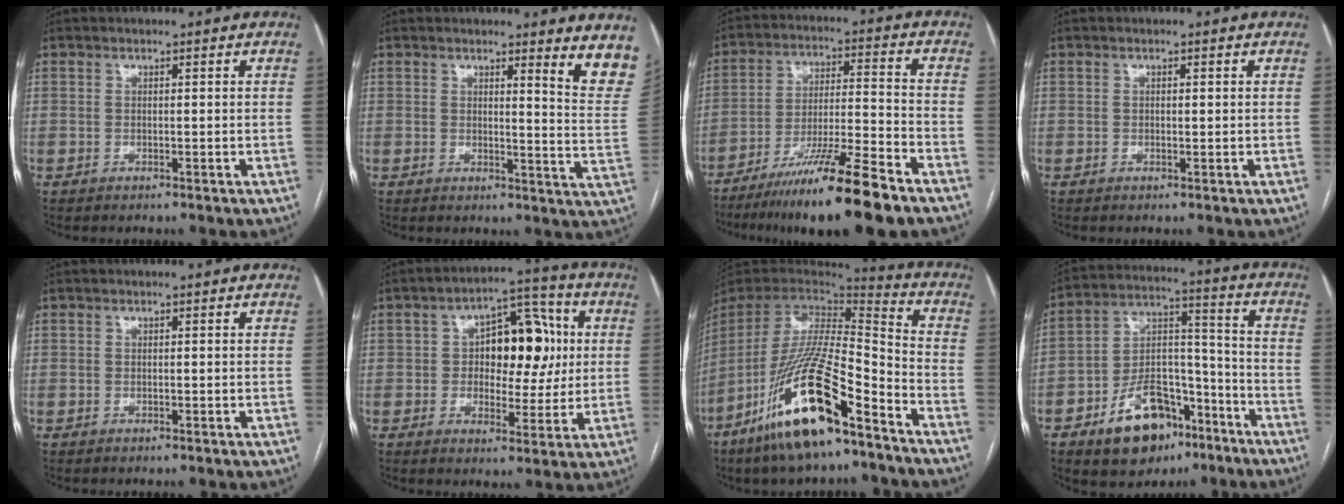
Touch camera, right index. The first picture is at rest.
{"total": 7.8, "force": [6.1, 0.3, 4.9], "torque": [-0.040, -0.041, 0.044]}
{"total": 16.1, "force": [-11.4, -0.3, 11.3], "torque": [-0.188, -0.029, -0.197]}
{"total": 0.6, "force": [0.1, 0.1, 0.5], "torque": [-0.009, 0.000, 0.001]}
{"total": 0.0}
{"total": 12.2, "force": [1.6, 6.5, 10.3], "torque": [-0.134, 0.033, 0.027]}
{"total": 23.0, "force": [-14.2, 4.2, 17.7], "torque": [-0.362, -0.043, -0.264]}
{"total": 15.1, "force": [-9.0, 7.9, 9.2], "torque": [-0.155, 0.024, -0.145]}